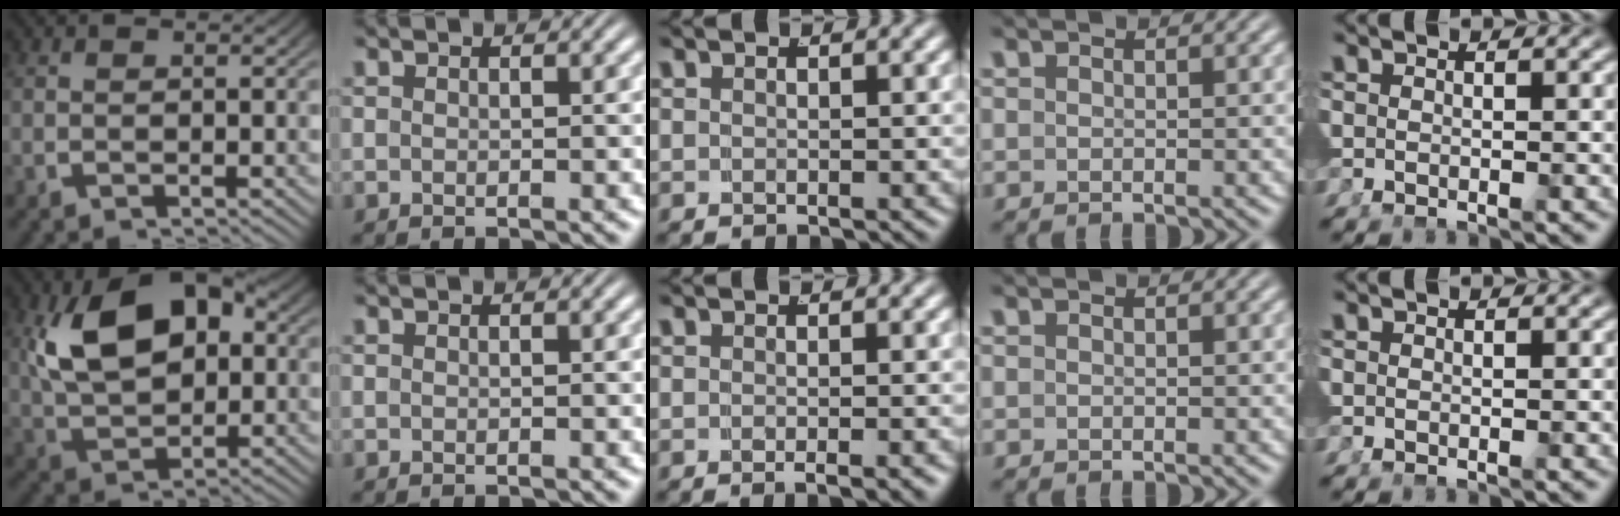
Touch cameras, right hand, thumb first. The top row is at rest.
{"thumb": {"total": 11.7, "force": [1.8, 7.4, 8.9], "torque": [-0.185, -0.024, 0.051]}, "middle": {"total": 1.1, "force": [-0.7, -0.2, 0.8], "torque": [-0.011, 0.004, -0.013]}}